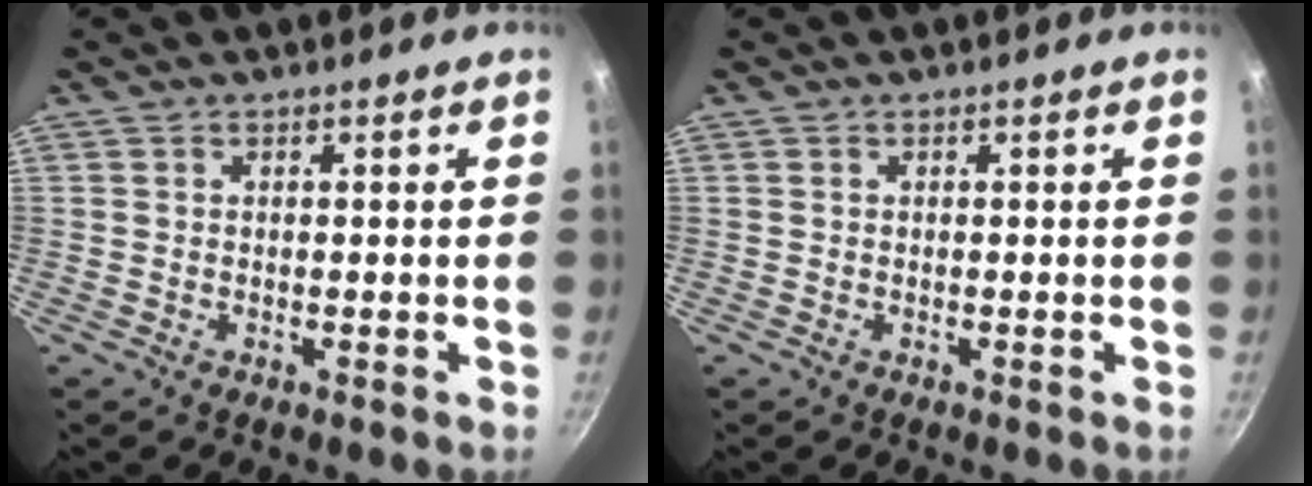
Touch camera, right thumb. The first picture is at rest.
{"total": 0.0}